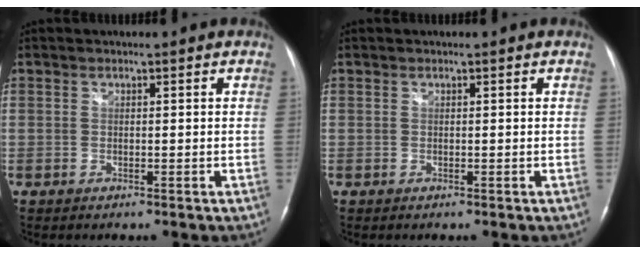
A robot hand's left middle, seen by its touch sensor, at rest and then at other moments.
{"total": 0.0}